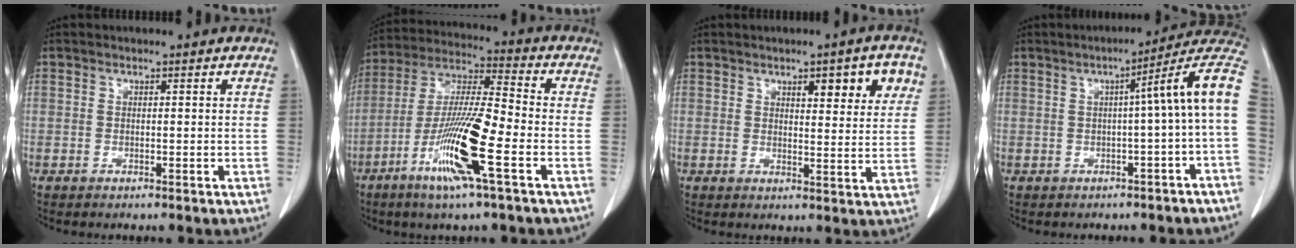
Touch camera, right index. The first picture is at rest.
{"total": 14.8, "force": [-5.9, 0.4, 13.6], "torque": [-0.272, -0.016, -0.115]}
{"total": 7.6, "force": [3.7, 1.8, 6.4], "torque": [-0.080, 0.003, 0.049]}
{"total": 10.0, "force": [0.4, -0.9, 10.0], "torque": [-0.117, 0.032, -0.004]}